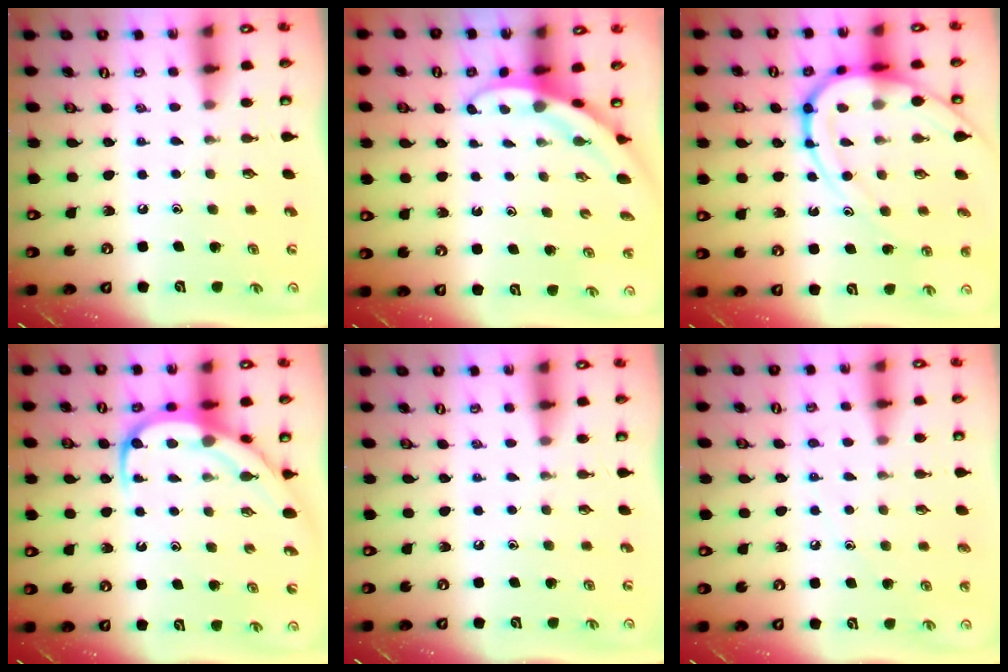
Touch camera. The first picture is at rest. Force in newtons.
{"total": 4.1, "press": 4.1, "slide": 0.2}
{"total": 13.9, "press": 13.8, "slide": 1.4}
{"total": 10.1, "press": 10.0, "slide": 1.2}
{"total": 0.0}
{"total": 4.9, "press": 4.8, "slide": 0.5}